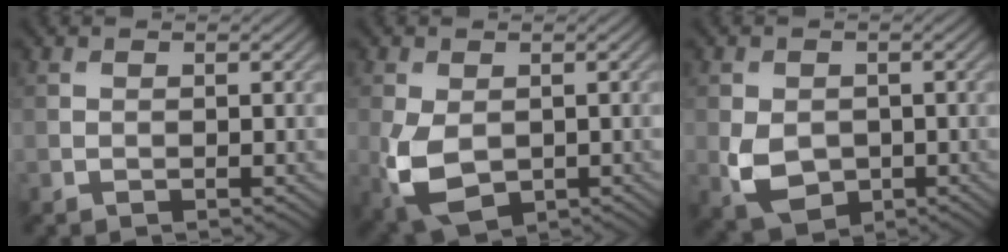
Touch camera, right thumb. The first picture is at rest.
{"total": 7.1, "force": [-1.3, 4.7, 5.1], "torque": [-0.145, -0.022, -0.019]}
{"total": 5.0, "force": [-1.1, 3.8, 3.1], "torque": [-0.075, -0.008, -0.020]}